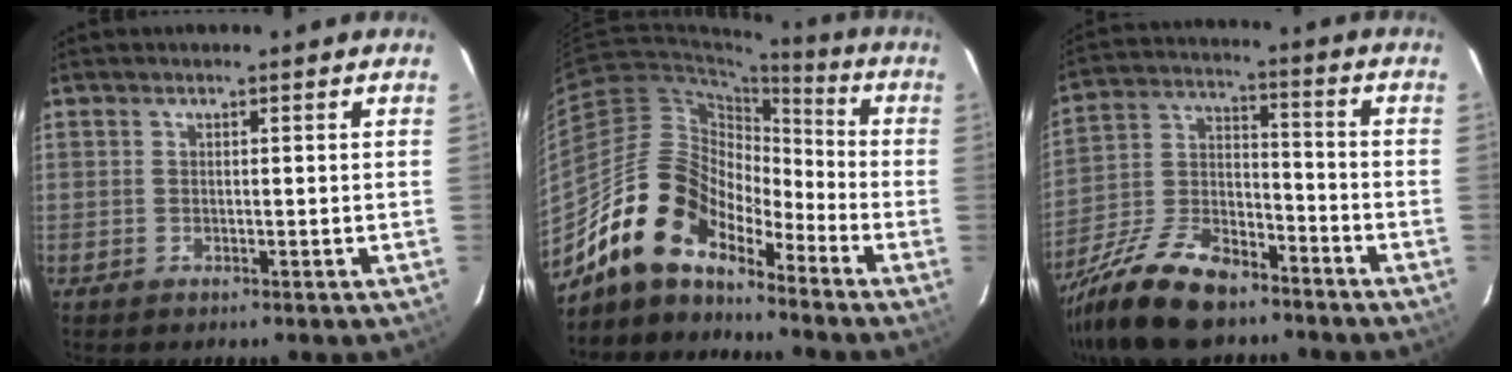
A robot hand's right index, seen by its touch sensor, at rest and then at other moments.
{"total": 13.5, "force": [-11.1, 5.7, 5.1], "torque": [-0.091, 0.026, -0.218]}
{"total": 19.4, "force": [-14.0, 8.2, 10.7], "torque": [-0.237, -0.009, -0.250]}